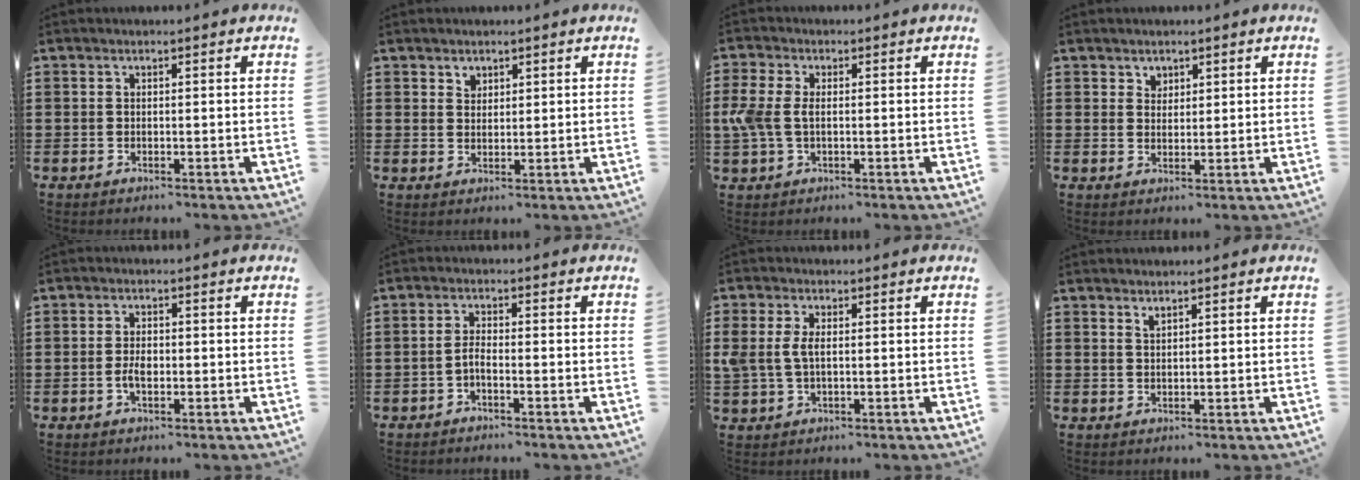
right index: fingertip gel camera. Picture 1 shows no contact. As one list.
[{"total": 1.8, "force": [1.3, 1.1, 0.2], "torque": [-0.008, 0.003, 0.026]}, {"total": 4.3, "force": [-0.2, 2.5, 3.5], "torque": [-0.099, -0.004, -0.012]}, {"total": 2.1, "force": [1.5, 1.5, 0.1], "torque": [-0.008, 0.007, 0.029]}, {"total": 2.5, "force": [-0.6, 1.2, 2.1], "torque": [-0.046, 0.001, -0.014]}, {"total": 1.8, "force": [-1.3, 0.3, 1.3], "torque": [-0.032, 0.001, -0.027]}, {"total": 3.9, "force": [0.2, 2.0, 3.3], "torque": [-0.090, -0.002, -0.004]}, {"total": 1.2, "force": [1.1, 0.2, 0.3], "torque": [-0.009, 0.000, 0.021]}]